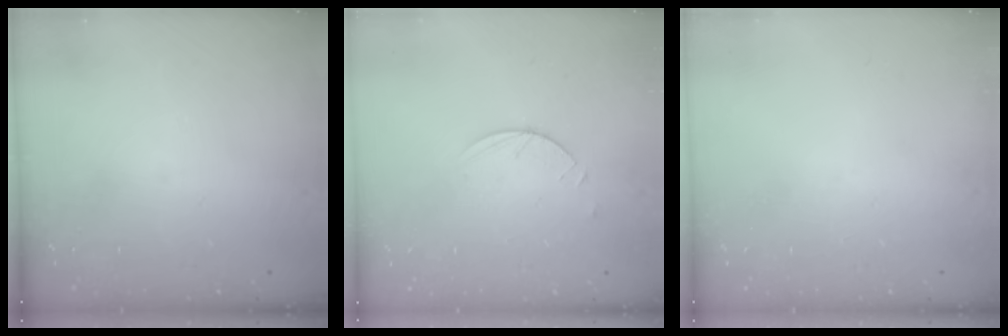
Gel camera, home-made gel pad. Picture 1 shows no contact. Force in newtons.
{"total": 2.5, "press": 2.4, "slide": 0.3}
{"total": 0.0}